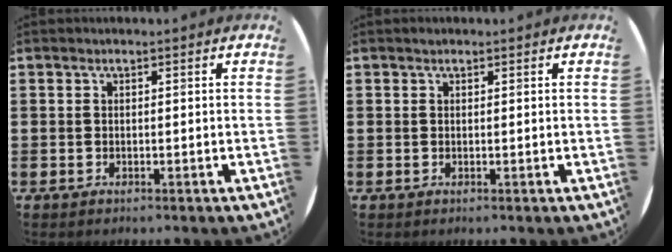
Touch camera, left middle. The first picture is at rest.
{"total": 0.0}